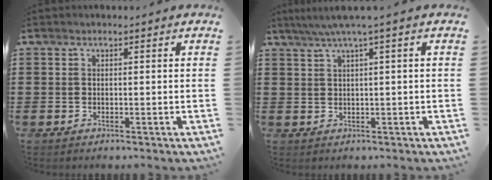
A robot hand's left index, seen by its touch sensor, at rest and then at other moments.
{"total": 2.5, "force": [0.8, -0.4, 2.3], "torque": [-0.043, -0.004, 0.012]}